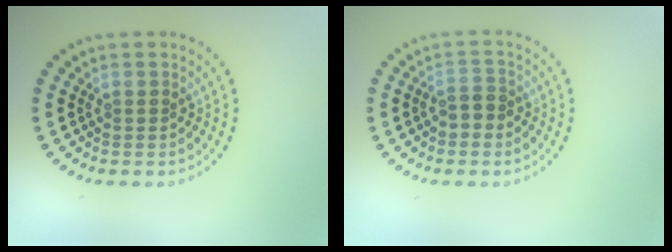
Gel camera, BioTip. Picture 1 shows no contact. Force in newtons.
{"total": 1.9, "press": 1.8, "slide": 0.6}